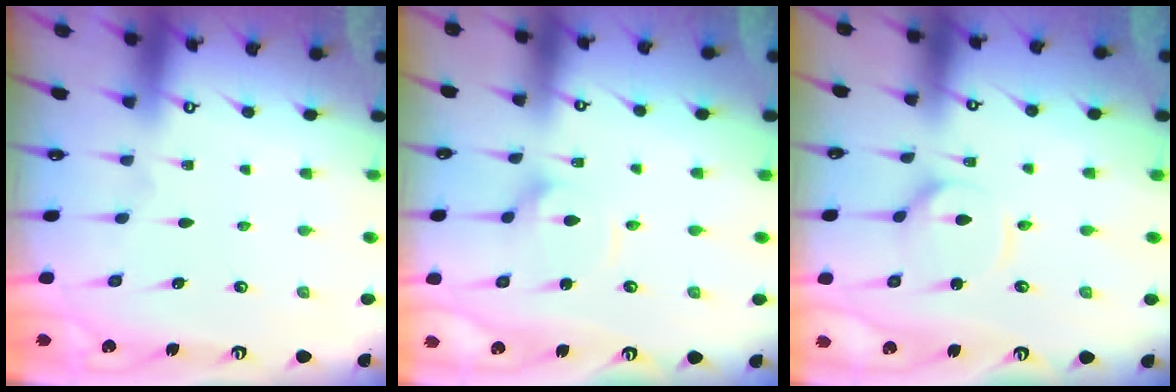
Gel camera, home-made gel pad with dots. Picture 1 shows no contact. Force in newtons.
{"total": 2.7, "press": 2.7, "slide": 0.3}
{"total": 4.5, "press": 4.5, "slide": 0.4}